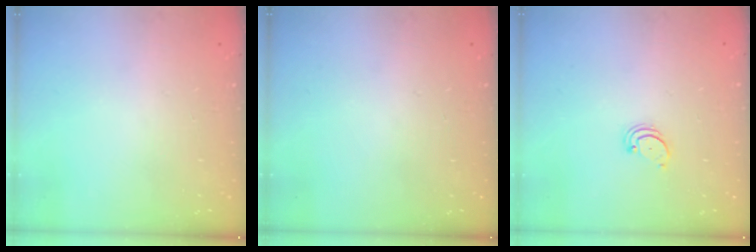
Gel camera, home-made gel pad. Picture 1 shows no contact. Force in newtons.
{"total": 0.0}
{"total": 2.2, "press": 2.2, "slide": 0.2}